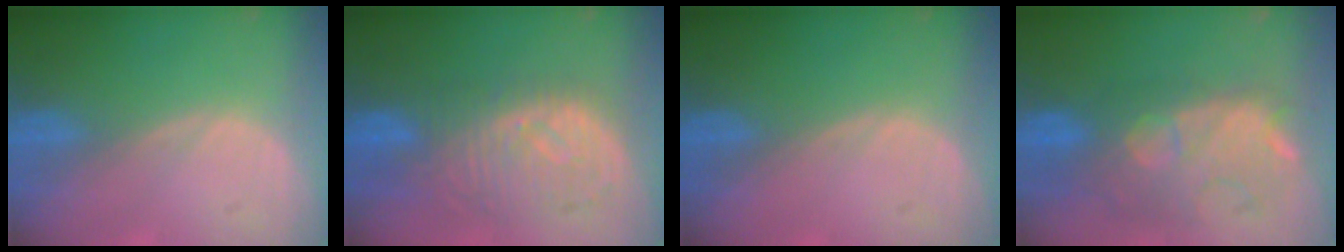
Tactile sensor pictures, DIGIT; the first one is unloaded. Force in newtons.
{"total": 9.8, "press": 9.0, "slide": 3.8}
{"total": 0.0}
{"total": 10.7, "press": 10.0, "slide": 3.7}